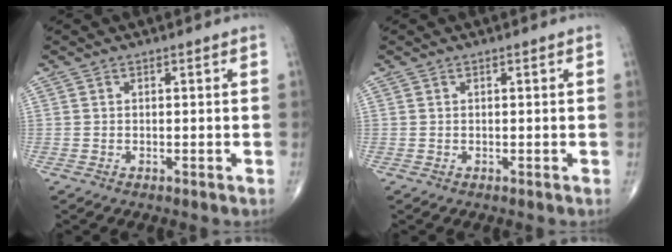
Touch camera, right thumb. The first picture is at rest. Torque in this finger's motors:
{"motor_torque": [0.00, 0.00, 0.01, -0.01, 0.00]}